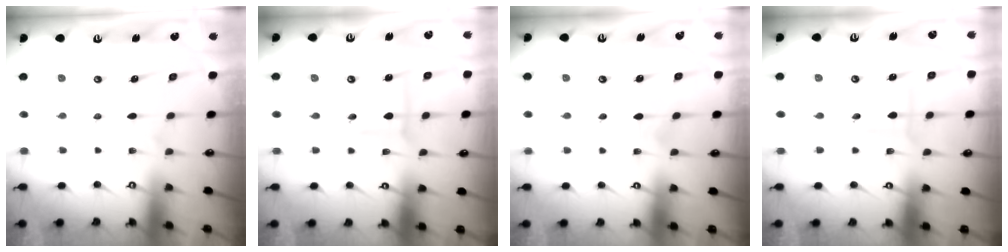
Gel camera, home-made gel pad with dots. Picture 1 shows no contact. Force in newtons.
{"total": 3.2, "press": 3.1, "slide": 0.5}
{"total": 3.1, "press": 3.1, "slide": 0.4}
{"total": 1.9, "press": 1.6, "slide": 0.9}